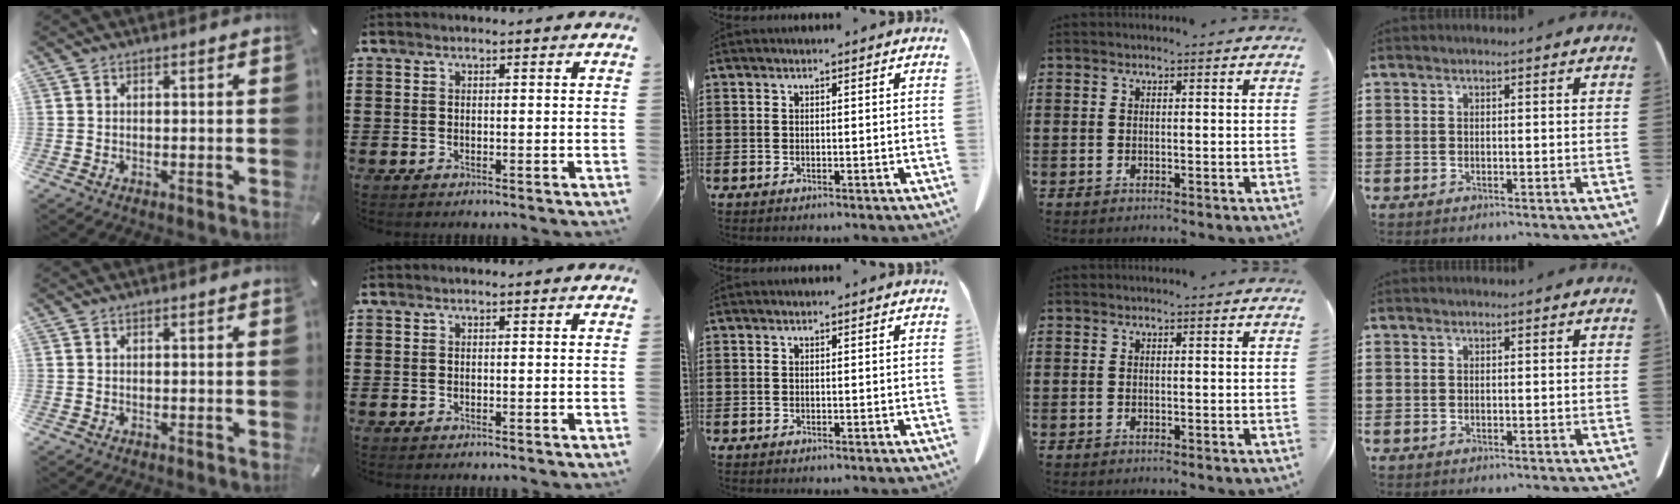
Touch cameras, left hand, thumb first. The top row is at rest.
{}